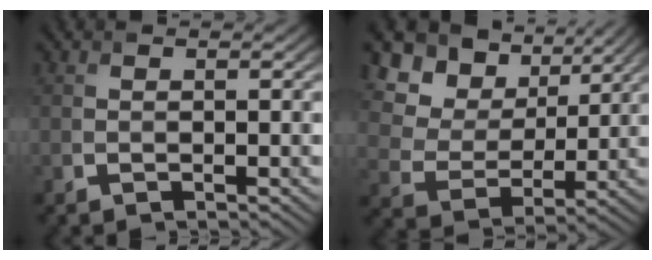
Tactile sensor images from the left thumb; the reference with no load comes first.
{"total": 14.5, "force": [7.3, 10.3, 7.3], "torque": [-0.212, 0.036, 0.154]}